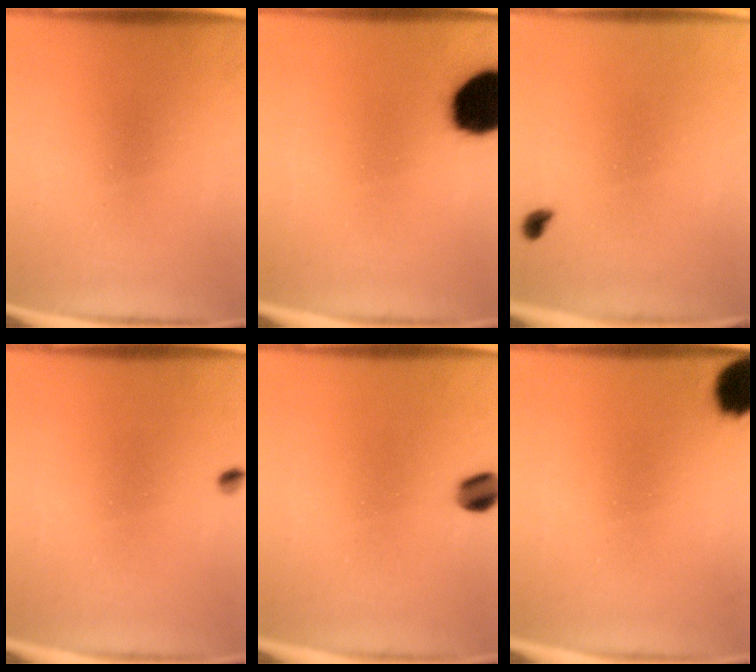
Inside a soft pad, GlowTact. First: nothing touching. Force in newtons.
{"total": 16.9}
{"total": 1.4}
{"total": 1.0}
{"total": 4.3}
{"total": 10.3}